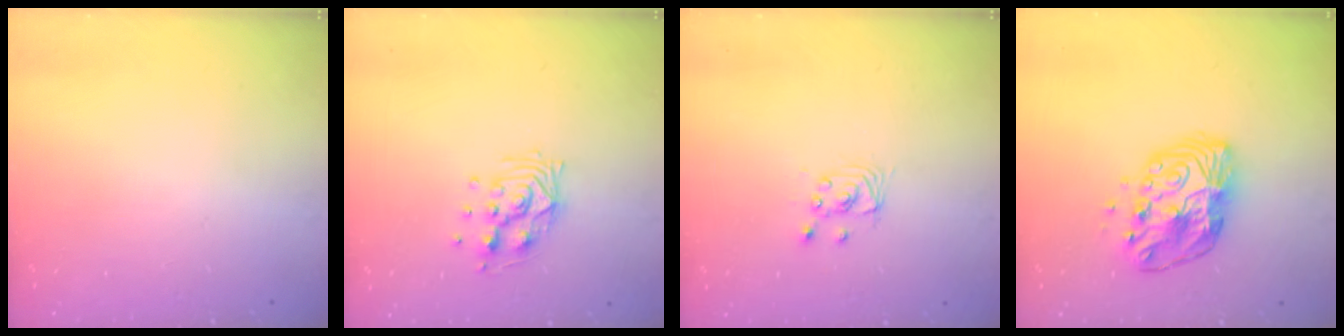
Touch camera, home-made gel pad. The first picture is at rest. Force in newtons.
{"total": 9.5, "press": 9.5, "slide": 0.4}
{"total": 2.8, "press": 2.8, "slide": 0.2}
{"total": 11.9, "press": 11.9, "slide": 0.8}